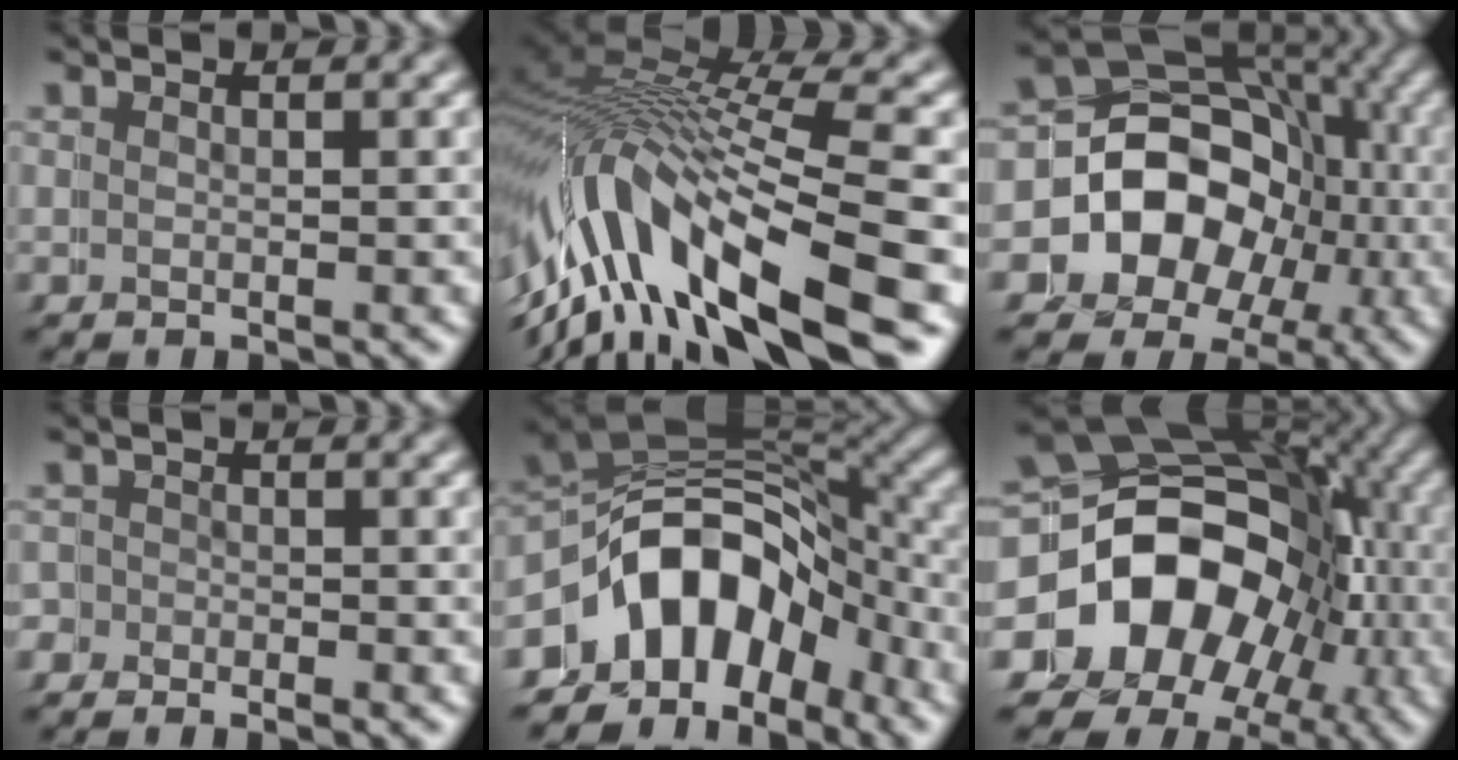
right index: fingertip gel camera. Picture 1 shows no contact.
{"total": 12.9, "force": [-3.0, 7.7, 9.9], "torque": [-0.205, -0.009, -0.051]}
{"total": 14.4, "force": [-1.0, 12.9, 6.5], "torque": [-0.152, -0.038, -0.015]}
{"total": 2.3, "force": [-1.3, 1.8, -0.4], "torque": [-0.006, -0.002, -0.034]}
{"total": 13.4, "force": [-2.6, 10.5, 7.8], "torque": [-0.156, -0.031, -0.041]}
{"total": 19.8, "force": [-1.3, 16.4, 10.9], "torque": [-0.213, -0.051, -0.019]}